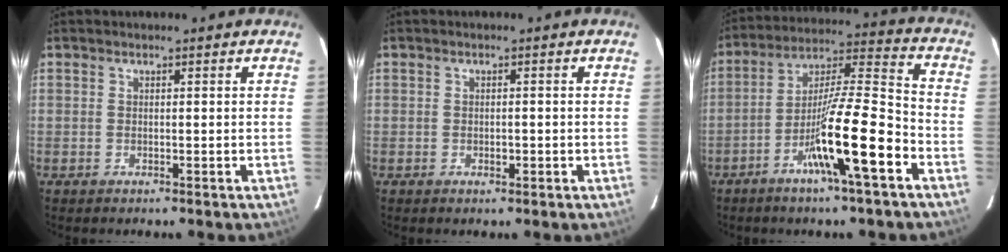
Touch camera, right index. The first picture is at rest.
{"total": 1.3, "force": [-0.4, 0.6, 1.0], "torque": [-0.017, 0.001, -0.005]}
{"total": 14.6, "force": [-6.6, 0.2, 13.0], "torque": [-0.229, -0.002, -0.115]}